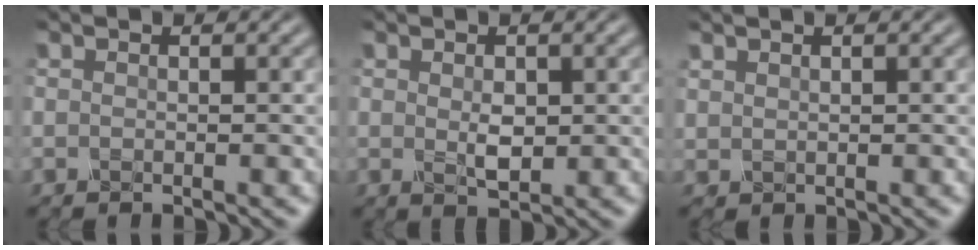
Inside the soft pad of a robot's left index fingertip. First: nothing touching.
{"total": 1.6, "force": [0.2, 1.0, 1.3], "torque": [-0.028, 0.001, 0.006]}
{"total": 0.7, "force": [0.6, 0.0, -0.4], "torque": [0.005, 0.004, 0.014]}